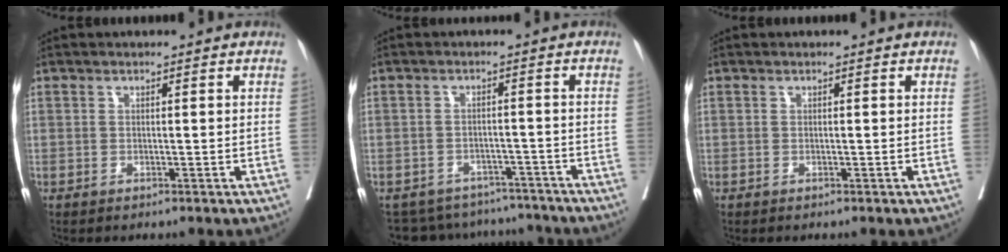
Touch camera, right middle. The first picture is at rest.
{"total": 10.9, "force": [-10.1, 4.0, 0.8], "torque": [-0.011, 0.019, -0.123]}
{"total": 0.0}